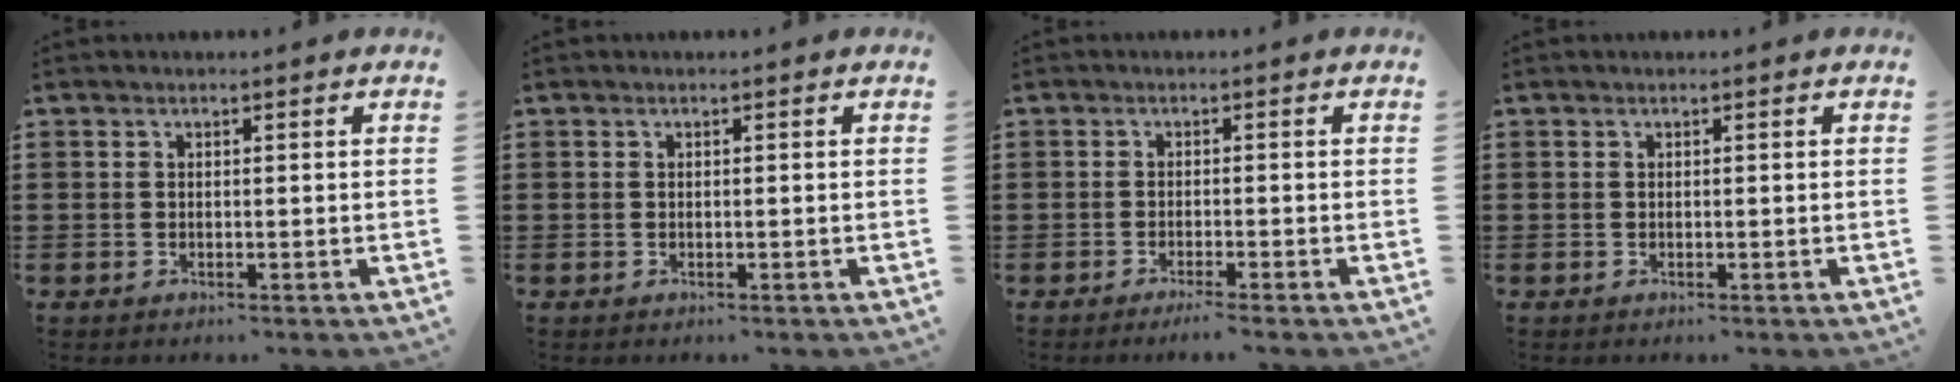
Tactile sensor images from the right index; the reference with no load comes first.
{"total": 0.0}
{"total": 1.6, "force": [-1.3, -0.2, 0.8], "torque": [-0.013, -0.002, -0.024]}
{"total": 0.0}